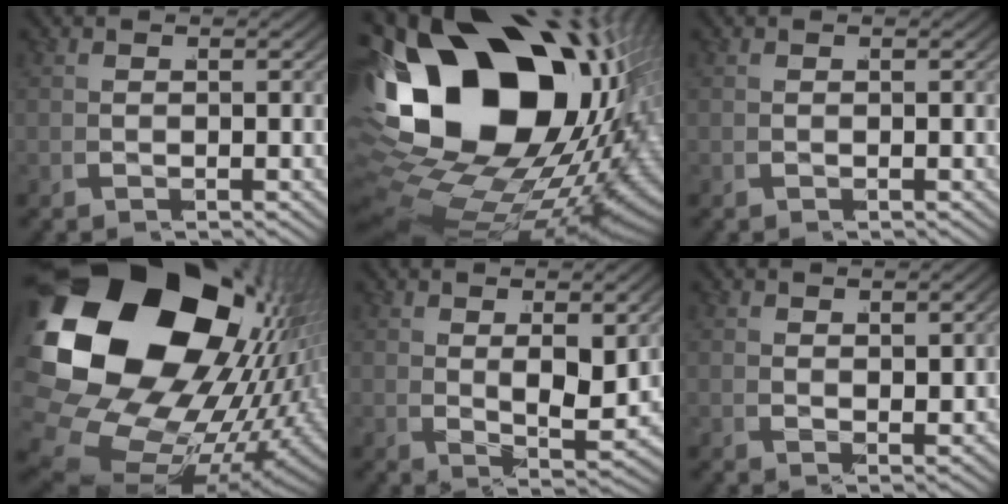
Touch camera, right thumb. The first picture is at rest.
{"total": 30.7, "force": [-2.9, 19.3, 23.8], "torque": [-0.433, -0.082, -0.001]}
{"total": 0.0}
{"total": 29.9, "force": [-0.9, 19.7, 22.6], "torque": [-0.422, -0.070, 0.021]}
{"total": 4.1, "force": [1.3, 1.2, 3.7], "torque": [-0.062, -0.012, 0.029]}
{"total": 1.2, "force": [1.2, 0.0, 0.4], "torque": [0.007, 0.003, 0.027]}